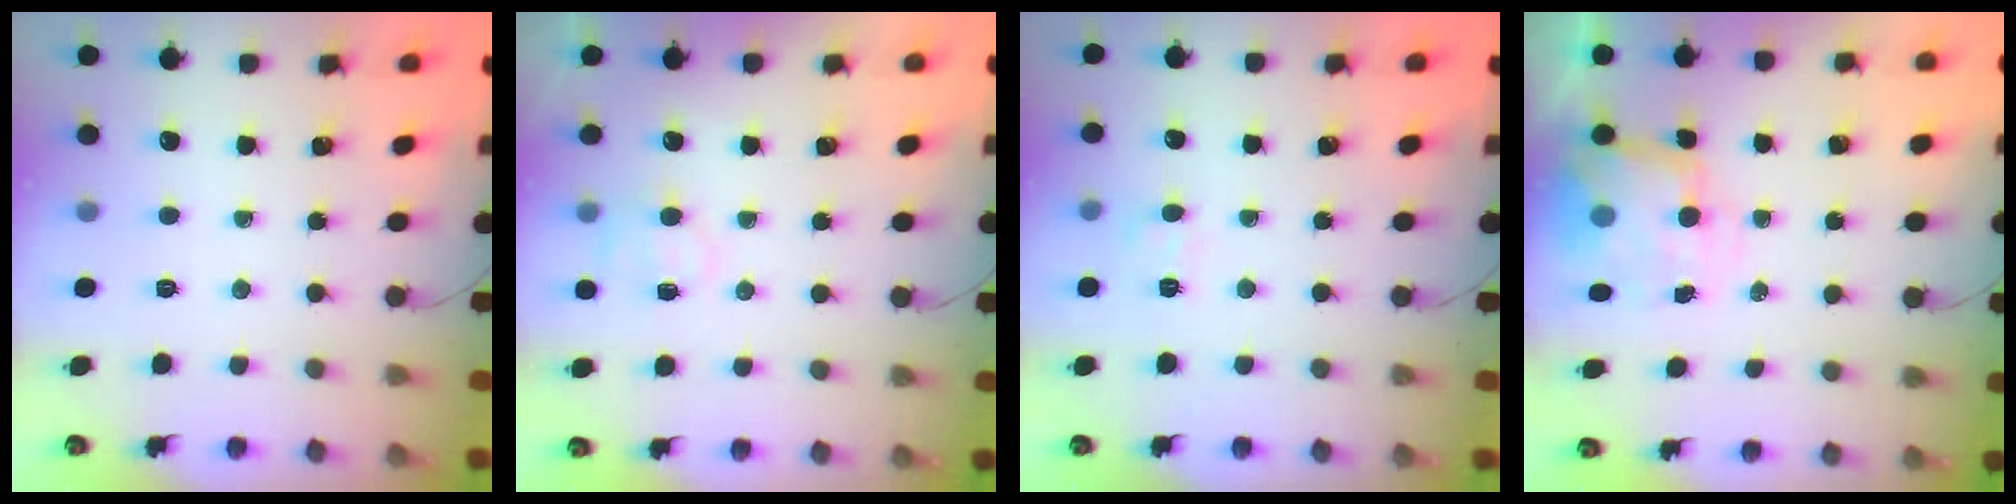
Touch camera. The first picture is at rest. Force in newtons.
{"total": 6.1, "press": 6.0, "slide": 1.2}
{"total": 5.4, "press": 5.3, "slide": 1.4}
{"total": 7.4, "press": 7.3, "slide": 0.9}